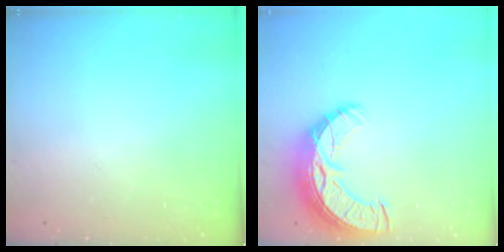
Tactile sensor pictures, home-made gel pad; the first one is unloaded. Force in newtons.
{"total": 15.2, "press": 15.2, "slide": 1.0}